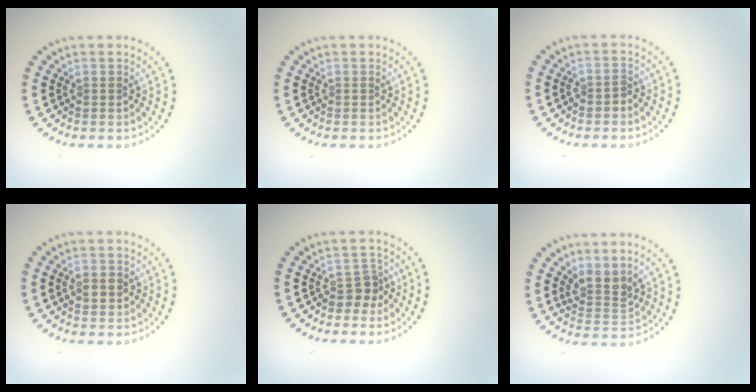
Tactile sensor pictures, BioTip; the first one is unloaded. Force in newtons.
{"total": 0.0}
{"total": 1.1, "press": 1.0, "slide": 0.5}
{"total": 1.9, "press": 1.8, "slide": 0.4}
{"total": 1.9, "press": 1.6, "slide": 1.1}
{"total": 2.6, "press": 1.9, "slide": 1.8}